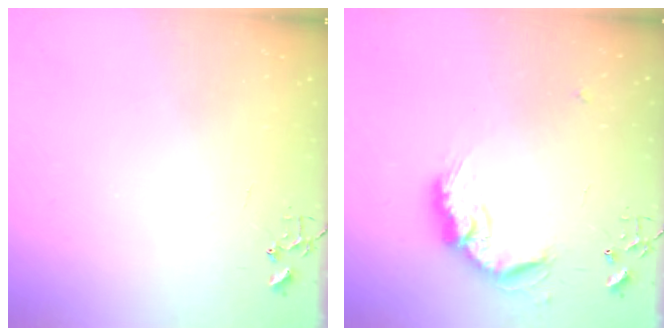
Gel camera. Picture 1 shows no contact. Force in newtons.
{"total": 15.0, "press": 15.0, "slide": 0.6}